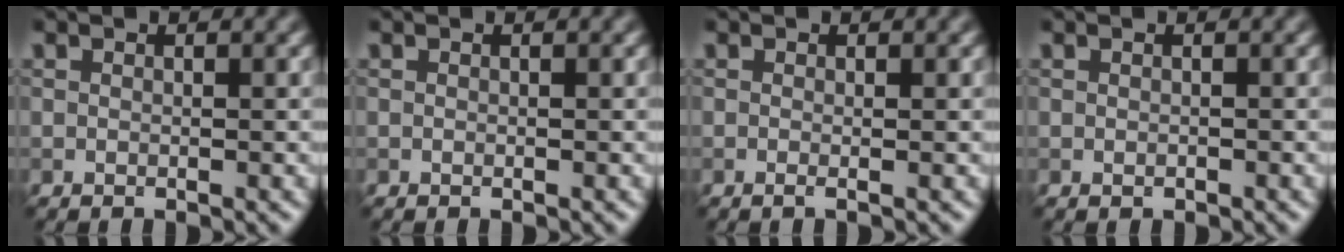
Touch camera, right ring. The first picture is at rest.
{"total": 0.0}
{"total": 0.5, "force": [-0.1, 0.0, 0.5], "torque": [-0.011, -0.008, -0.002]}
{"total": 0.0}